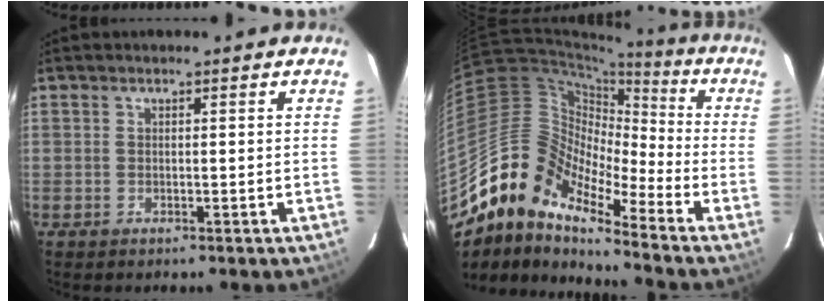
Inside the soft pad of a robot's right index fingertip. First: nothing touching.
{"total": 14.9, "force": [-12.2, 5.0, 7.0], "torque": [-0.100, 0.007, -0.256]}